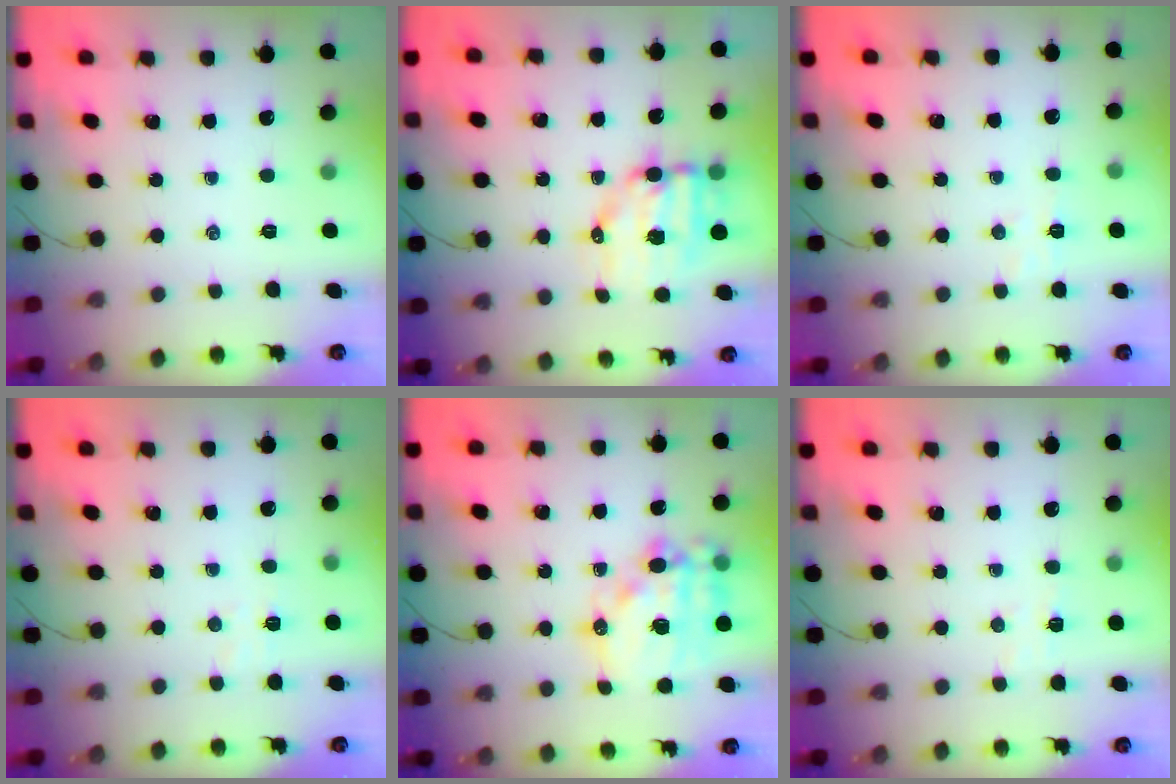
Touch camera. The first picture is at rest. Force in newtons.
{"total": 9.1, "press": 8.9, "slide": 1.7}
{"total": 4.3, "press": 4.1, "slide": 1.0}
{"total": 3.5, "press": 3.4, "slide": 0.8}
{"total": 18.7, "press": 18.3, "slide": 4.0}
{"total": 3.5, "press": 3.4, "slide": 1.0}